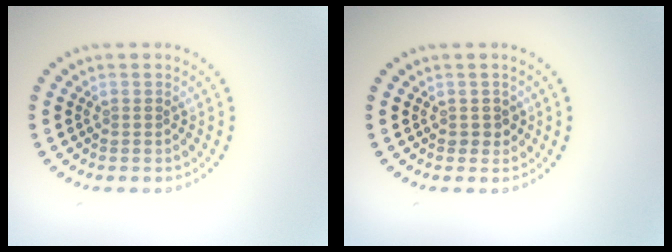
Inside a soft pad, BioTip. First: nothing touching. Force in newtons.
{"total": 1.1, "press": 1.0, "slide": 0.3}